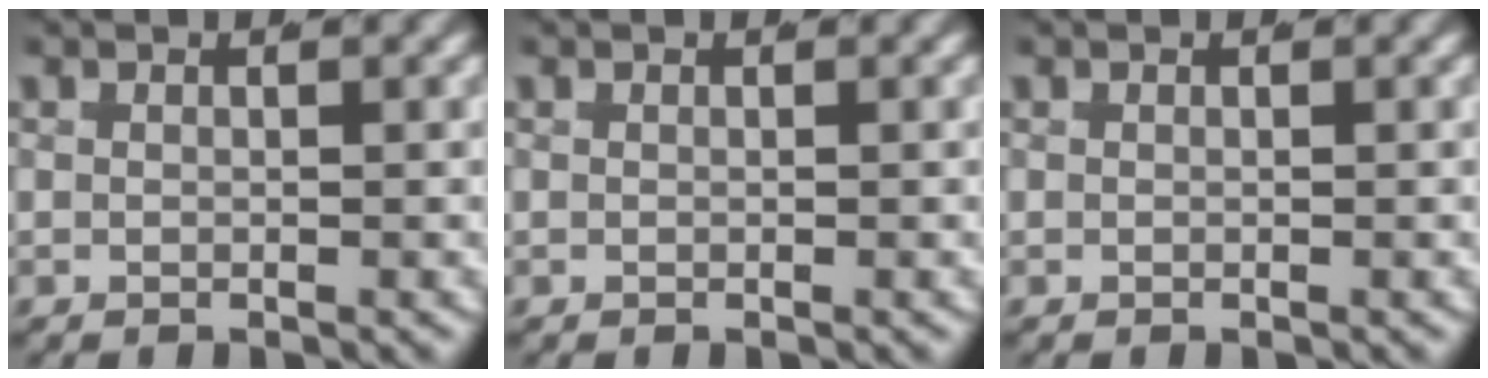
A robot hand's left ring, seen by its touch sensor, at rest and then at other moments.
{"total": 0.0}
{"total": 0.0}